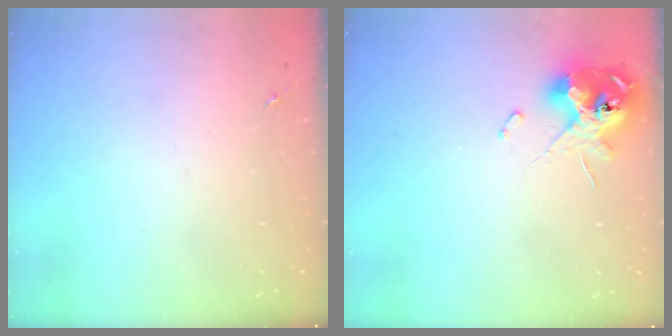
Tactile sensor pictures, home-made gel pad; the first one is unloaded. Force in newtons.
{"total": 12.4, "press": 12.2, "slide": 1.8}